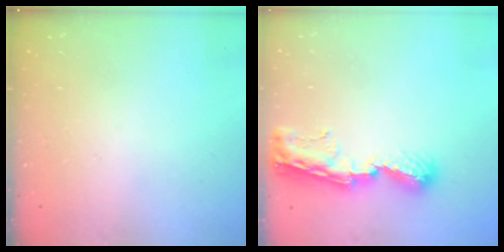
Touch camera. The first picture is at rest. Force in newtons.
{"total": 9.8, "press": 9.7, "slide": 1.0}